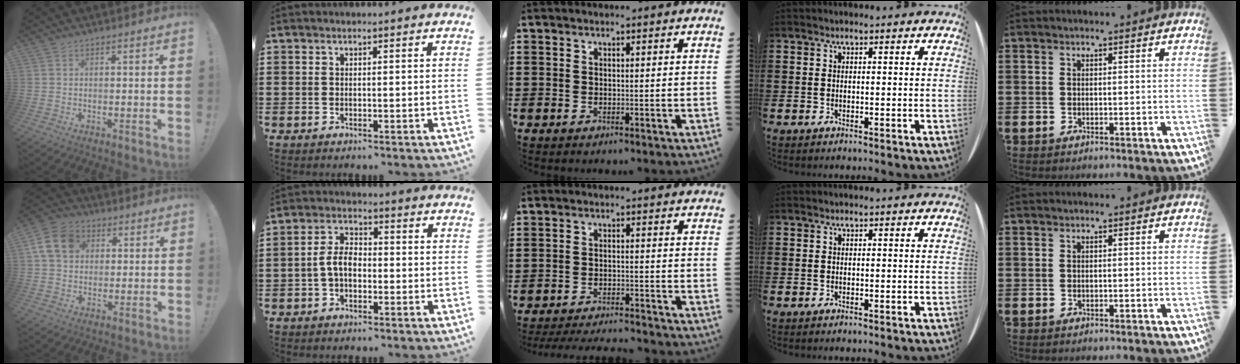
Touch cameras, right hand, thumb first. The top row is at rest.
{"thumb": {"total": 12.2, "force": [3.5, 9.7, 6.6], "torque": [-0.113, 0.002, 0.073]}, "index": {"total": 5.0, "force": [-1.2, 2.9, 4.0], "torque": [-0.101, 0.000, -0.031]}, "middle": {"total": 3.4, "force": [-3.3, 0.0, 0.6], "torque": [-0.010, 0.001, -0.069]}}